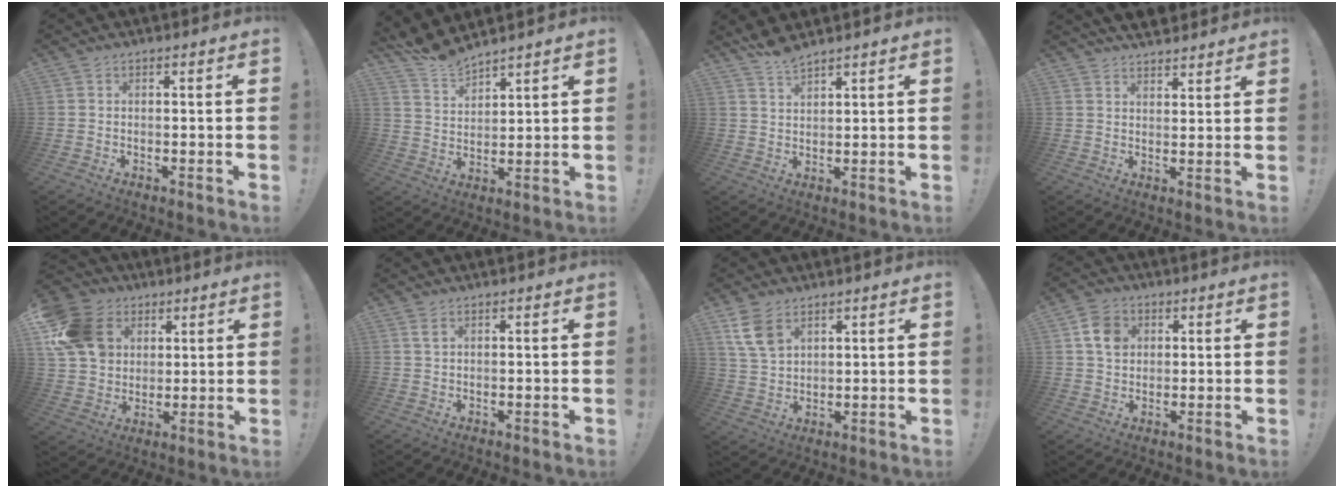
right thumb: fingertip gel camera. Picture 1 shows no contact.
{"total": 7.2, "force": [7.1, 1.1, 1.0], "torque": [-0.038, -0.052, 0.134]}
{"total": 4.5, "force": [4.2, 0.8, 1.5], "torque": [-0.034, -0.023, 0.078]}
{"total": 4.8, "force": [4.3, 1.9, 0.9], "torque": [-0.011, -0.027, 0.081]}
{"total": 17.0, "force": [5.7, 13.6, 8.4], "torque": [-0.139, -0.013, 0.117]}
{"total": 1.9, "force": [1.0, 0.5, 1.5], "torque": [-0.024, -0.002, 0.017]}
{"total": 8.5, "force": [4.9, 5.1, 4.7], "torque": [-0.085, -0.020, 0.096]}
{"total": 8.3, "force": [2.8, 6.5, 4.3], "torque": [-0.061, 0.003, 0.056]}